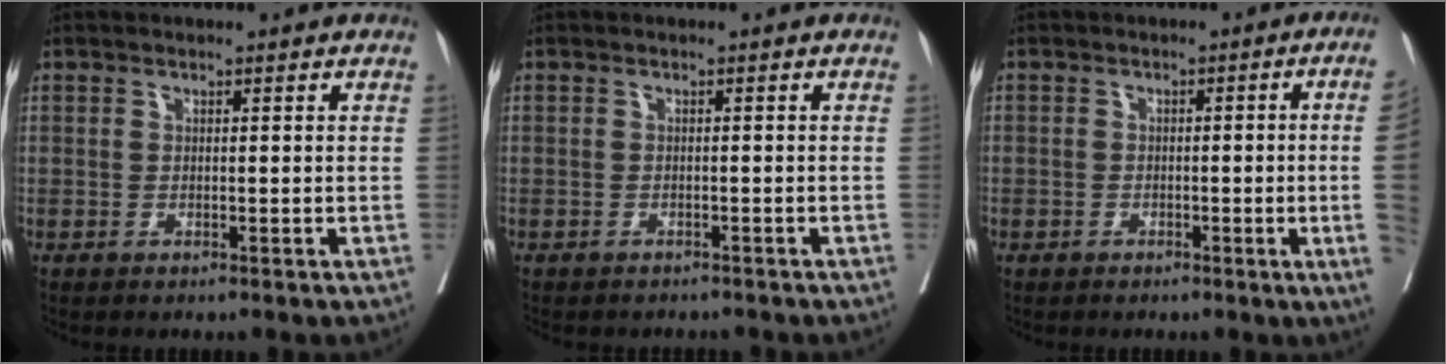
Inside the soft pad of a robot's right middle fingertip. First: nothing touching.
{"total": 4.9, "force": [-4.4, 1.6, 1.2], "torque": [-0.015, -0.003, -0.053]}
{"total": 6.5, "force": [-1.1, -1.4, 6.2], "torque": [-0.065, -0.004, -0.017]}